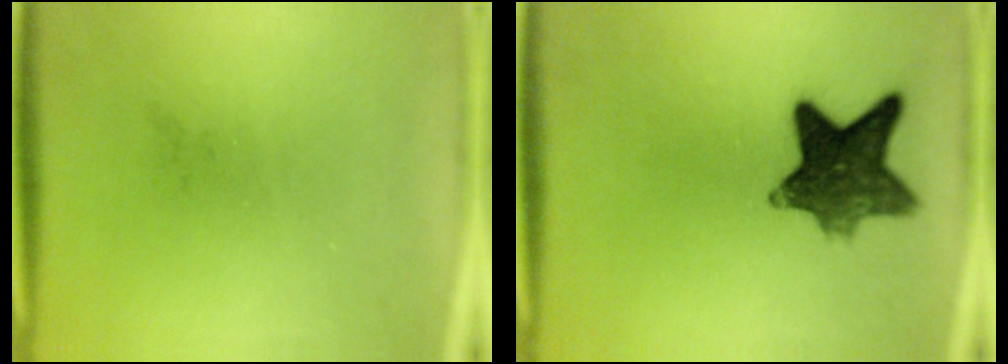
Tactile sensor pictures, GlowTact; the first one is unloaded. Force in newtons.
{"total": 10.4}